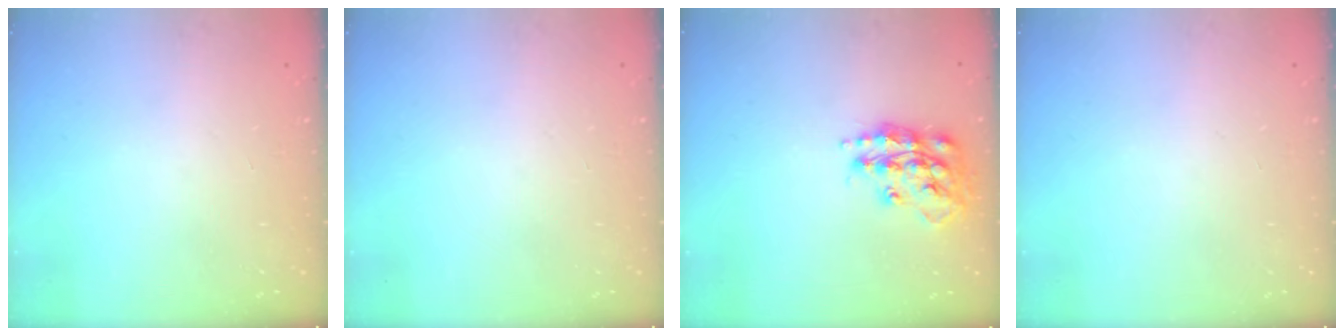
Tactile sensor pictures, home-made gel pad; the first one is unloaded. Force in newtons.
{"total": 0.0}
{"total": 15.5, "press": 15.4, "slide": 1.3}
{"total": 0.0}